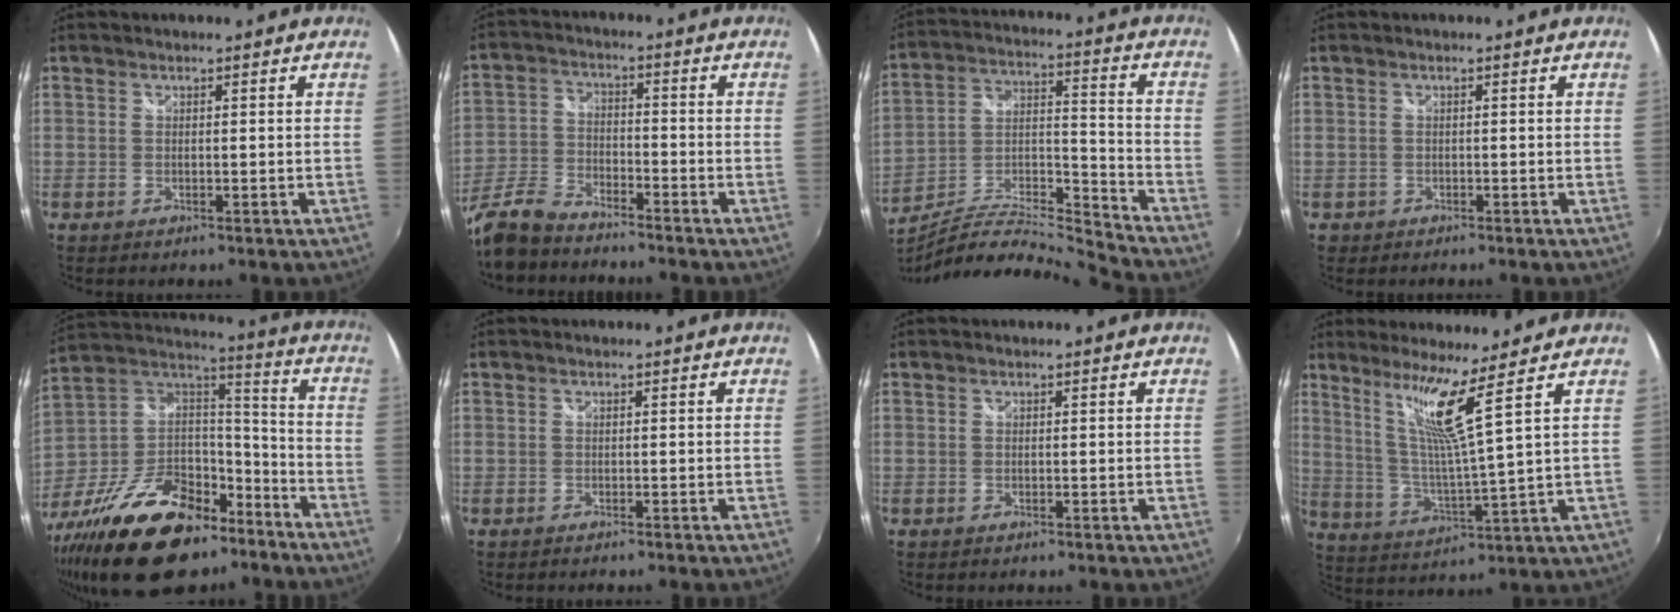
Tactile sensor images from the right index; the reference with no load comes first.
{"total": 10.4, "force": [-8.7, 3.5, 4.4], "torque": [-0.111, -0.004, -0.181]}
{"total": 14.2, "force": [-13.0, -0.7, 5.7], "torque": [-0.094, 0.000, -0.239]}
{"total": 1.3, "force": [-0.6, 1.1, 0.0], "torque": [-0.007, 0.002, -0.009]}
{"total": 29.8, "force": [-17.8, 16.7, 17.0], "torque": [-0.362, 0.019, -0.281]}
{"total": 0.0}
{"total": 0.0}
{"total": 9.4, "force": [6.1, -2.4, 6.7], "torque": [-0.117, -0.012, 0.124]}